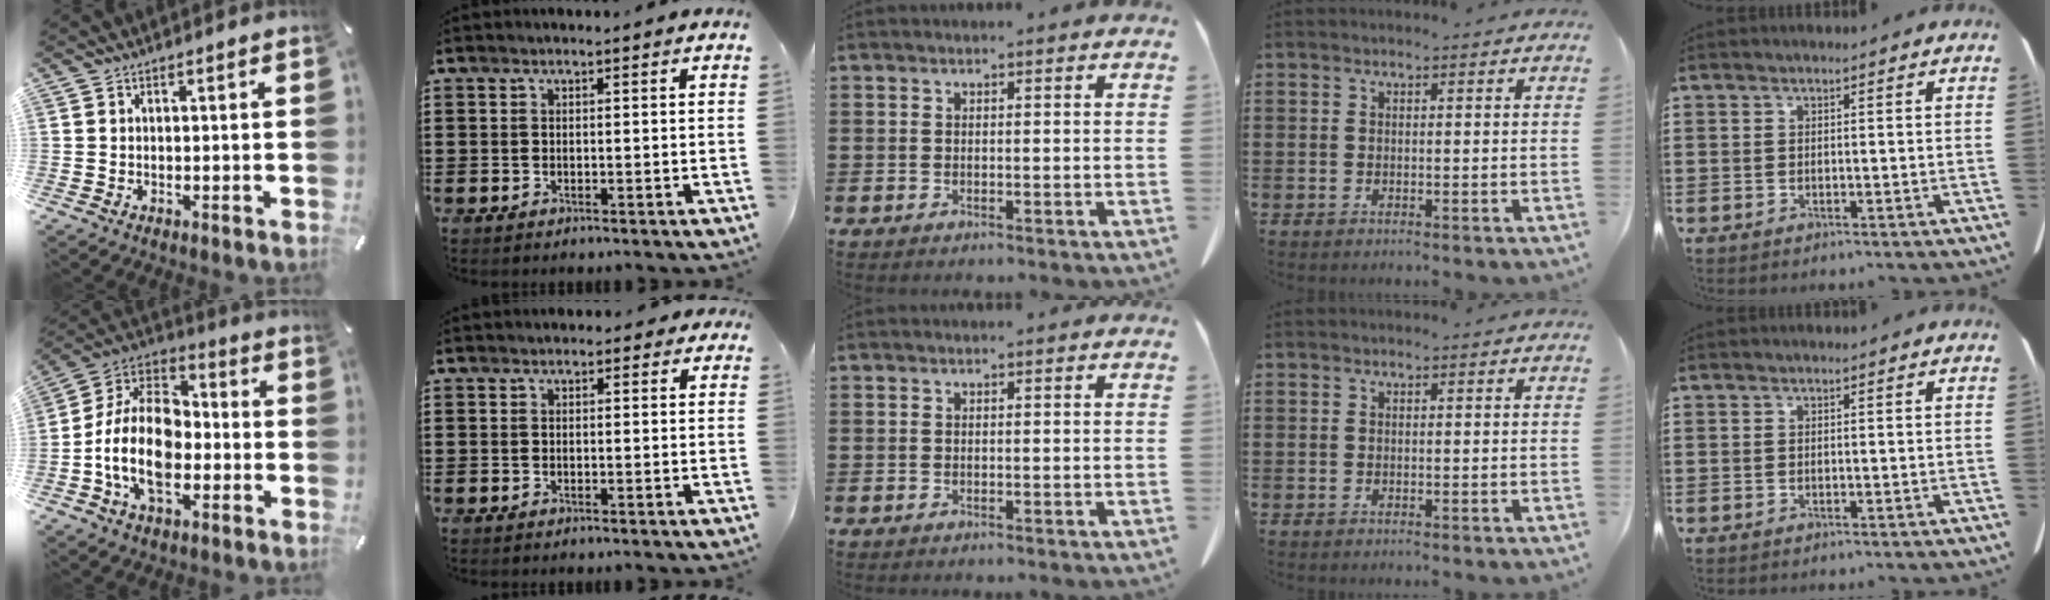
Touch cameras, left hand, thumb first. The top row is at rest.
{"thumb": {"total": 16.5, "force": [-5.3, 10.8, 11.4], "torque": [-0.259, 0.016, -0.104]}, "index": {"total": 1.0, "force": [0.4, 0.7, 0.5], "torque": [-0.005, 0.004, 0.004]}}